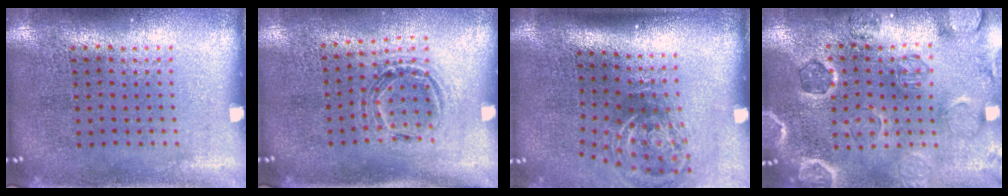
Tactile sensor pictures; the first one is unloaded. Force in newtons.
{"total": 1.0, "press": 1.0, "slide": 0.1}
{"total": 2.3, "press": 1.3, "slide": 1.8}
{"total": 1.1, "press": 1.0, "slide": 0.2}